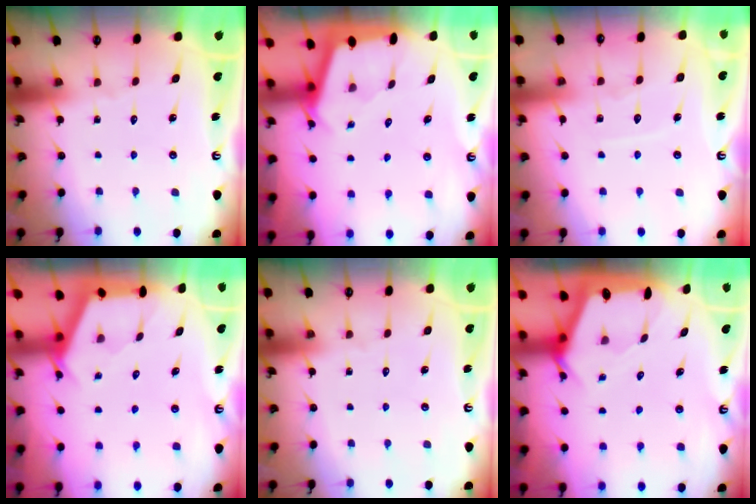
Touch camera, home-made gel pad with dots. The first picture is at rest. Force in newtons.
{"total": 1.9, "press": 1.9, "slide": 0.1}
{"total": 5.6, "press": 5.6, "slide": 0.6}
{"total": 2.5, "press": 2.5, "slide": 0.3}
{"total": 0.0}
{"total": 2.4, "press": 2.4, "slide": 0.2}